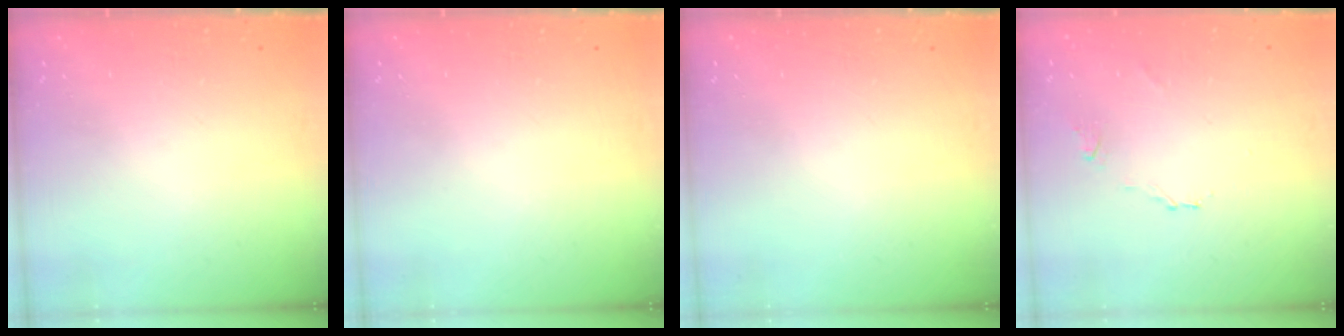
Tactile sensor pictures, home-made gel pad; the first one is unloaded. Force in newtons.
{"total": 0.0}
{"total": 0.0}
{"total": 2.7, "press": 2.6, "slide": 0.6}